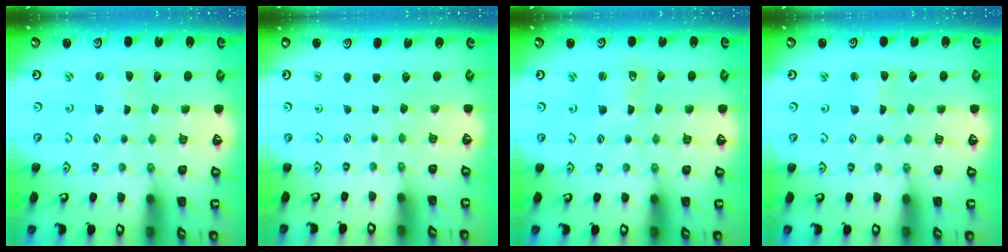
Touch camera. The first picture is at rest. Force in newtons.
{"total": 0.0}
{"total": 2.6, "press": 2.6, "slide": 0.2}
{"total": 2.0, "press": 2.0, "slide": 0.3}